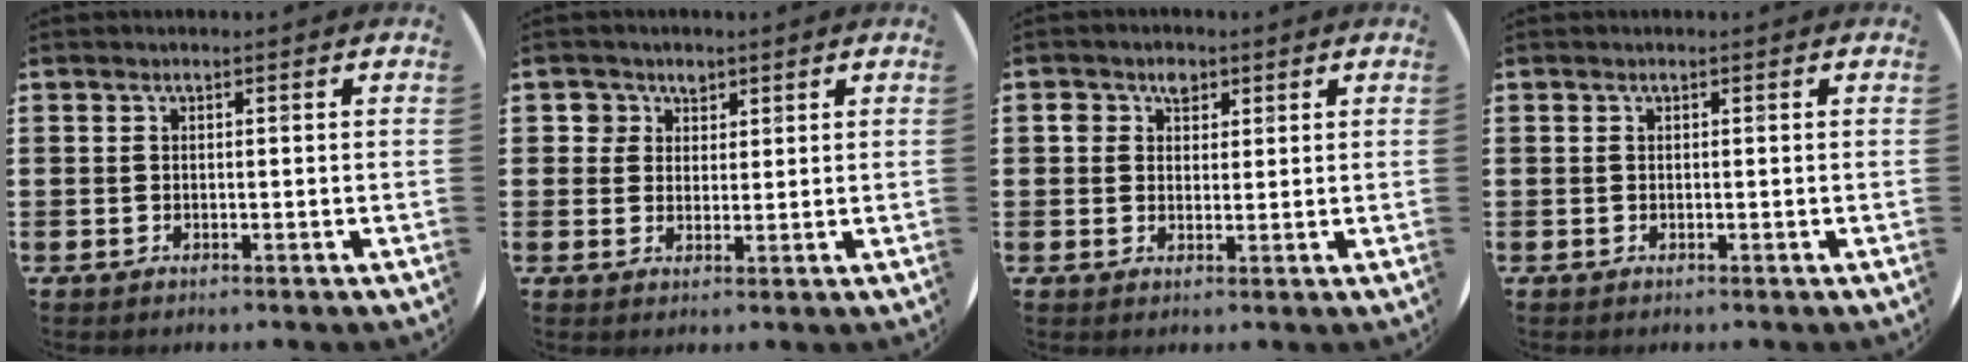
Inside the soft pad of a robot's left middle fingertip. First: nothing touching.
{"total": 2.9, "force": [1.8, 2.3, 0.0], "torque": [0.008, 0.003, 0.030]}
{"total": 2.6, "force": [1.5, 2.0, 0.8], "torque": [0.005, -0.001, 0.023]}
{"total": 0.0}